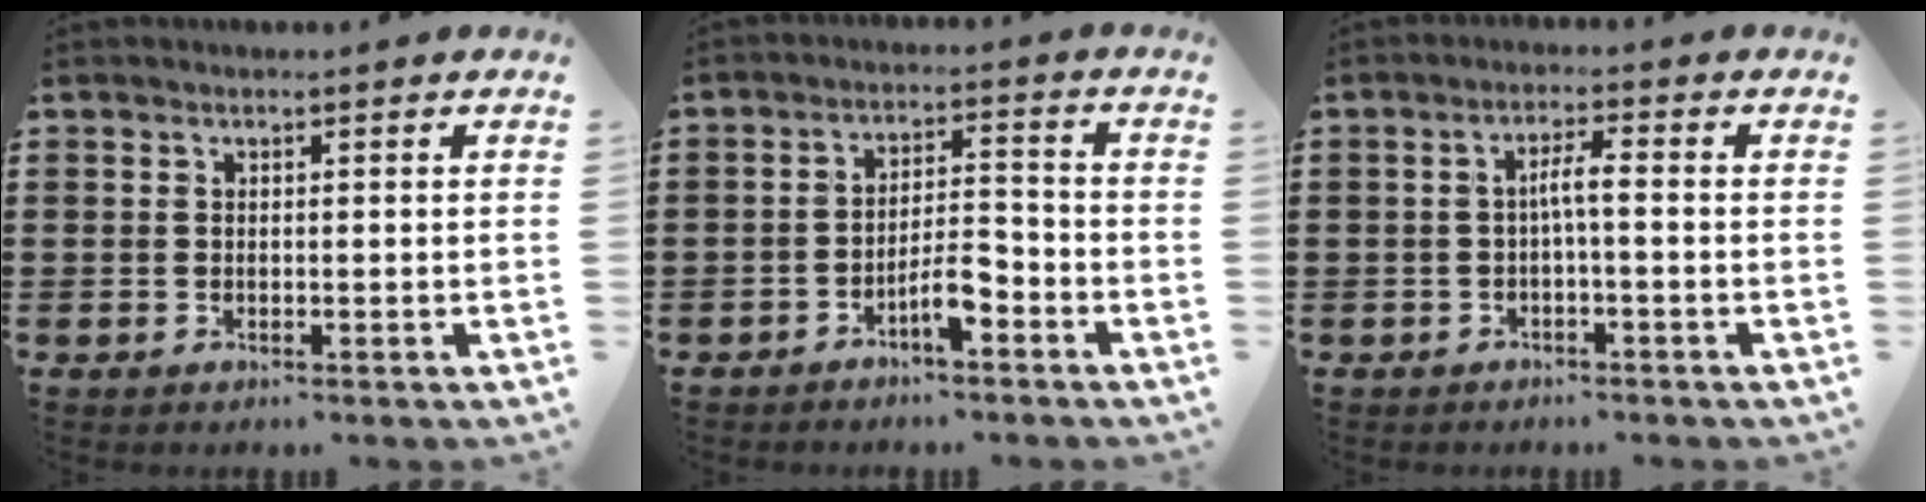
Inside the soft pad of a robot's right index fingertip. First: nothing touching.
{"total": 5.4, "force": [-3.2, 1.4, 4.1], "torque": [-0.081, 0.006, -0.063]}
{"total": 2.9, "force": [-0.6, 0.2, 2.8], "torque": [-0.054, 0.003, -0.014]}